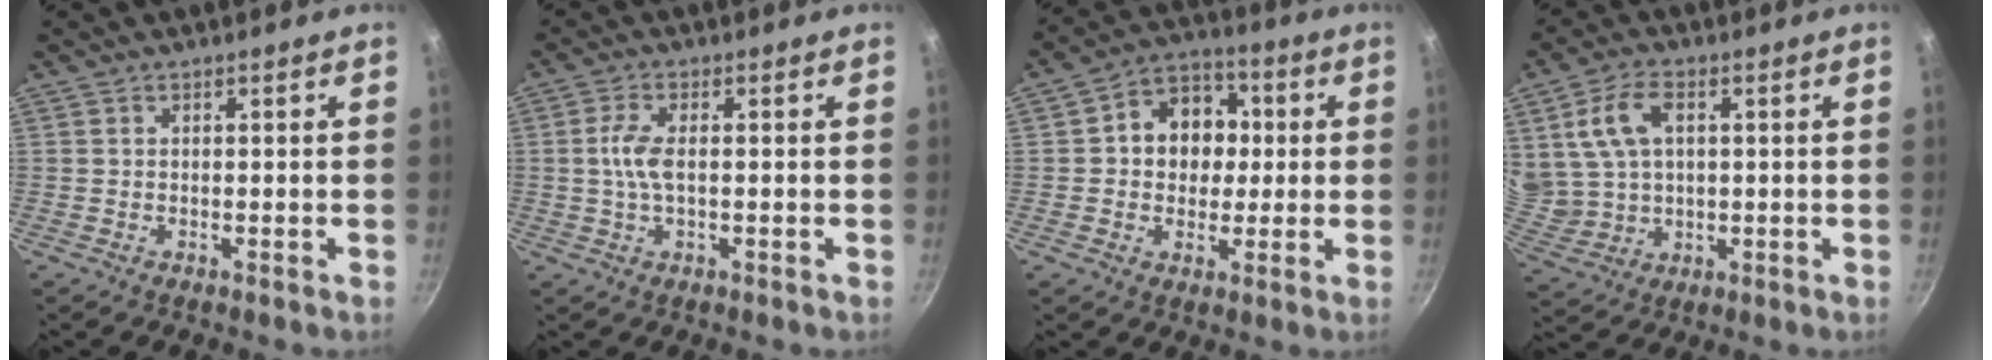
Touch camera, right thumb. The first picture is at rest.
{"total": 4.7, "force": [0.0, 1.9, 4.2], "torque": [-0.098, 0.006, -0.004]}
{"total": 11.4, "force": [1.2, 9.4, 6.4], "torque": [-0.049, 0.016, 0.004]}
{"total": 11.3, "force": [3.0, 7.8, 7.6], "torque": [-0.132, -0.009, 0.070]}